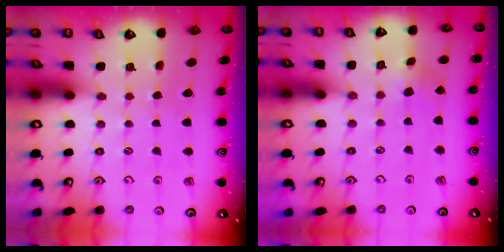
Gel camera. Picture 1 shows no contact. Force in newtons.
{"total": 2.4, "press": 2.2, "slide": 0.9}